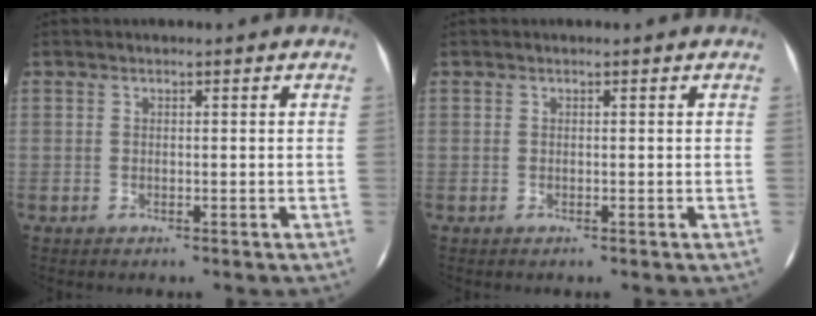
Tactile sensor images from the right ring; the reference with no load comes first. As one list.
[{"total": 0.0}]